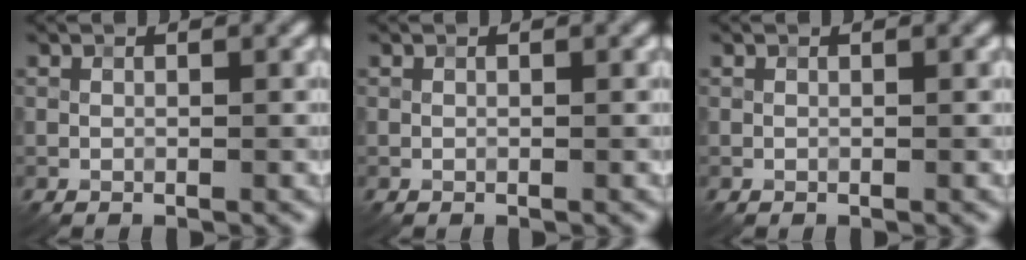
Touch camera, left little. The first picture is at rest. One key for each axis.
{"total": 0.0}
{"total": 0.0}